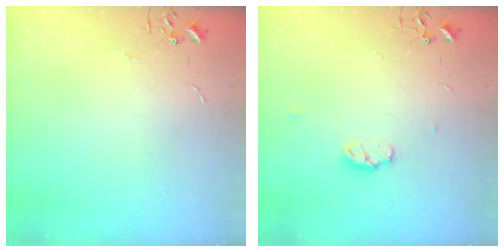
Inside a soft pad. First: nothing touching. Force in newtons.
{"total": 5.5, "press": 5.5, "slide": 0.8}